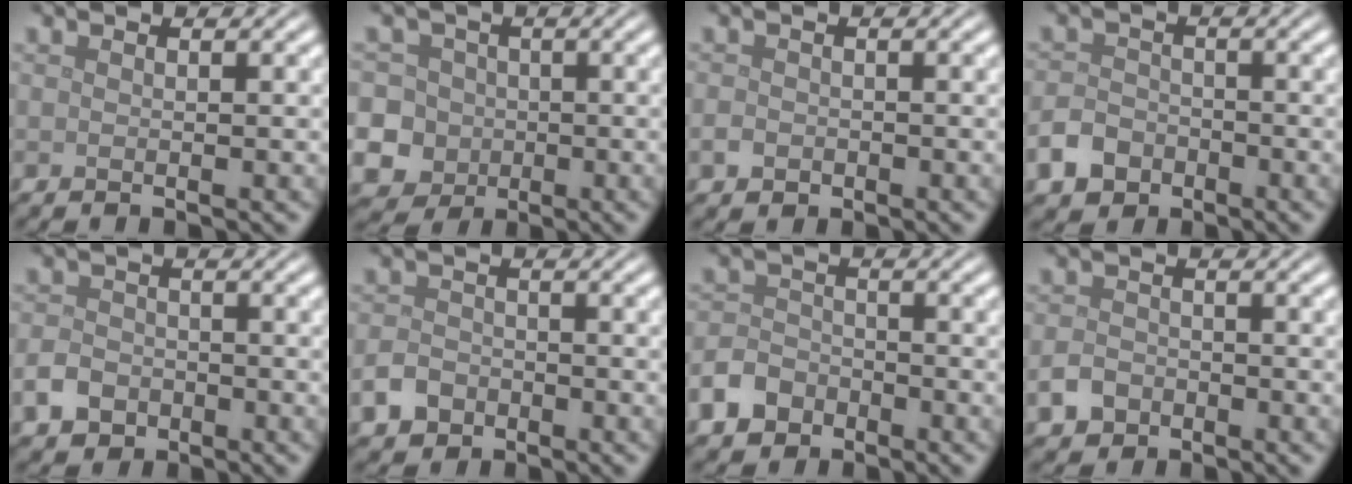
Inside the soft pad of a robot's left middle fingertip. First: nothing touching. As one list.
[{"total": 12.0, "force": [-2.7, 11.2, 3.2], "torque": [-0.096, -0.002, -0.072]}, {"total": 1.5, "force": [-0.7, 1.2, 0.6], "torque": [-0.008, -0.003, -0.016]}, {"total": 3.6, "force": [-2.1, 2.6, 1.3], "torque": [-0.025, -0.003, -0.043]}, {"total": 3.0, "force": [-1.6, 2.3, 1.2], "torque": [-0.024, -0.003, -0.033]}, {"total": 2.8, "force": [-1.5, 2.1, 1.0], "torque": [-0.019, -0.003, -0.032]}, {"total": 3.8, "force": [-2.4, 2.7, 1.2], "torque": [-0.023, -0.004, -0.050]}, {"total": 2.4, "force": [-1.3, 1.8, 0.9], "torque": [-0.016, -0.002, -0.027]}]